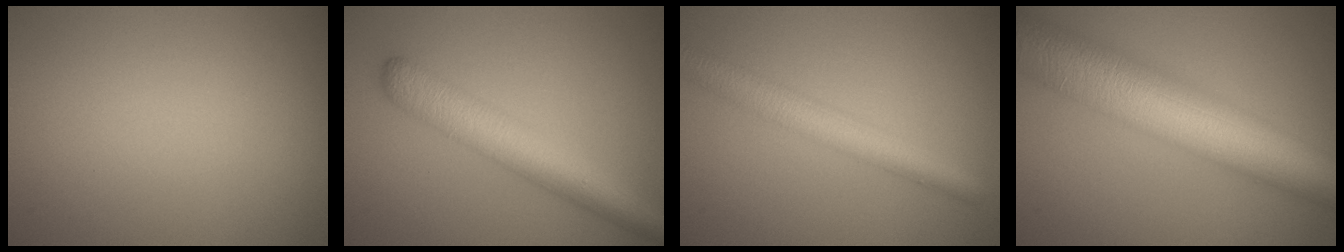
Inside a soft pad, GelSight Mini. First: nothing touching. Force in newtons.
{"total": 5.6, "press": 5.6, "slide": 0.2}
{"total": 4.2, "press": 4.2, "slide": 0.2}
{"total": 12.6, "press": 12.6, "slide": 0.2}